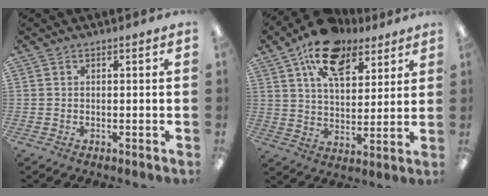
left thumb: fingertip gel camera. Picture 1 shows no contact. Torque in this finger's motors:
{"motor_torque": [0.29, 0.71, 1.56, -1.21, 0.41]}